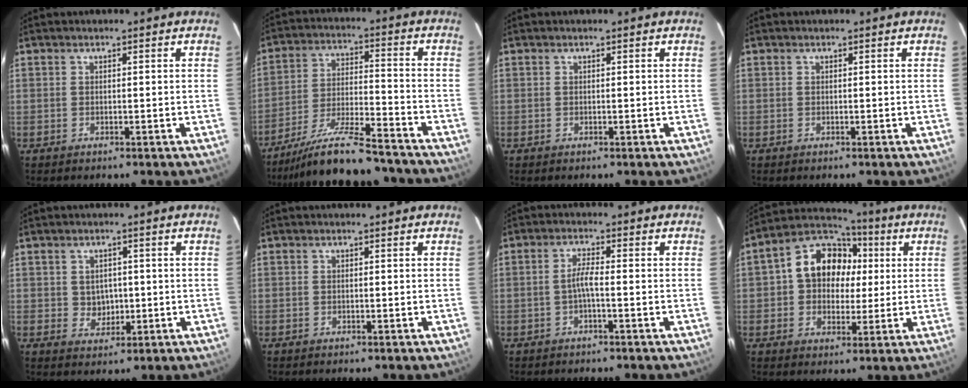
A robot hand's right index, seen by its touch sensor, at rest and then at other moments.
{"total": 17.2, "force": [-15.4, 1.8, 7.4], "torque": [-0.154, -0.030, -0.251]}
{"total": 0.0}
{"total": 0.0}
{"total": 3.2, "force": [0.2, 3.0, 1.2], "torque": [-0.019, 0.003, 0.010]}
{"total": 0.0}
{"total": 2.4, "force": [-0.9, 0.0, 2.2], "torque": [-0.043, 0.004, -0.019]}
{"total": 12.0, "force": [1.8, 10.1, 6.3], "torque": [-0.132, 0.043, 0.028]}